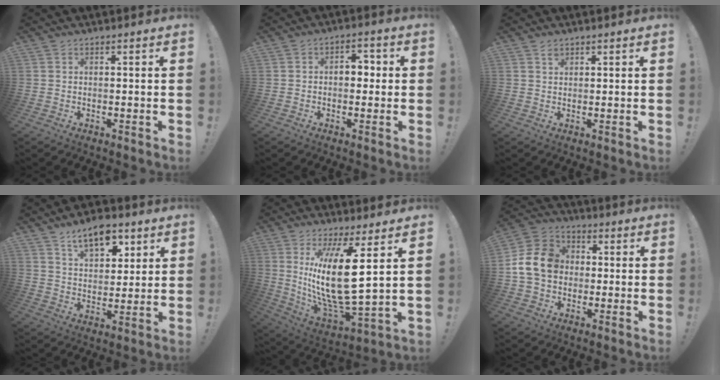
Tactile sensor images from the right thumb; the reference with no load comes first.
{"total": 5.5, "force": [-0.1, 3.8, 4.0], "torque": [-0.050, 0.009, -0.007]}
{"total": 1.2, "force": [0.9, 0.6, 0.4], "torque": [0.002, -0.005, 0.015]}
{"total": 11.3, "force": [7.1, 6.2, 6.4], "torque": [-0.086, -0.038, 0.128]}
{"total": 20.2, "force": [5.4, 5.0, 18.8], "torque": [-0.361, -0.056, 0.081]}
{"total": 13.8, "force": [0.8, 11.3, 7.9], "torque": [-0.139, 0.015, 0.023]}